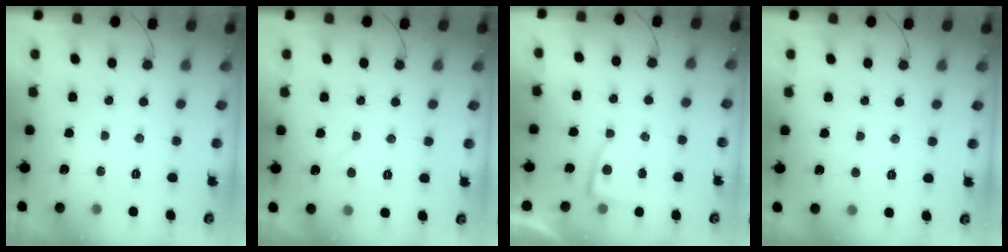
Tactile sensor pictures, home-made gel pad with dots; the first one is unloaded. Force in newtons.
{"total": 3.9, "press": 3.8, "slide": 0.5}
{"total": 2.2, "press": 2.2, "slide": 0.4}
{"total": 2.8, "press": 2.7, "slide": 0.4}